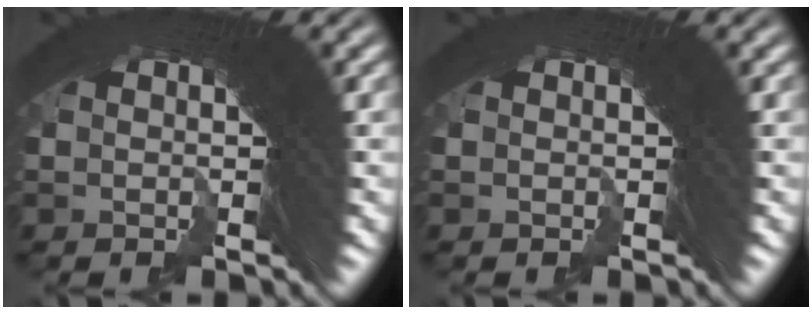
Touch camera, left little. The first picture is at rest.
{"total": 0.0}